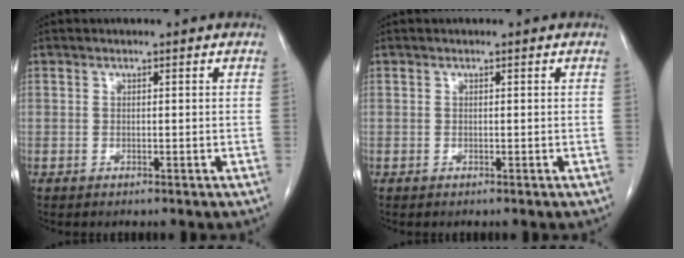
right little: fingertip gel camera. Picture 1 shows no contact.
{"total": 0.0}